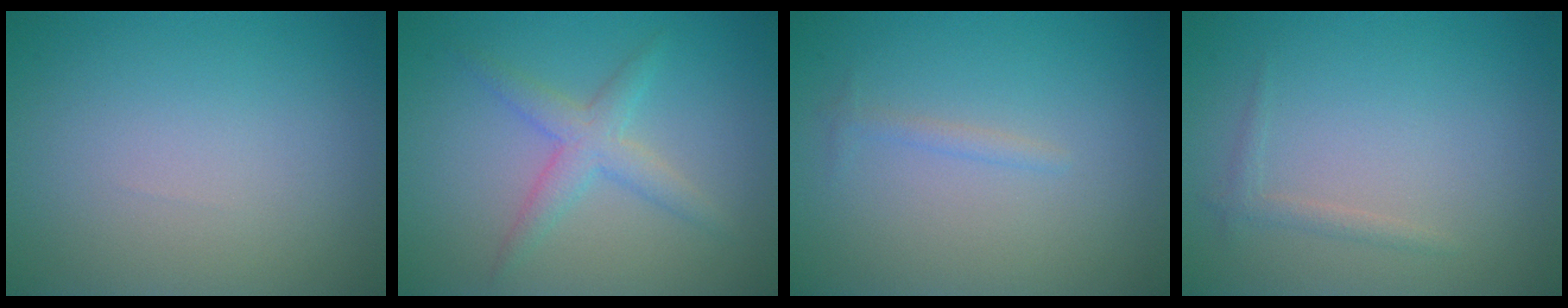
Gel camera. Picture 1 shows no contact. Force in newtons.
{"total": 2.8, "press": 2.8, "slide": 0.1}
{"total": 0.8, "press": 0.8, "slide": 0.0}
{"total": 1.0, "press": 1.0, "slide": 0.0}